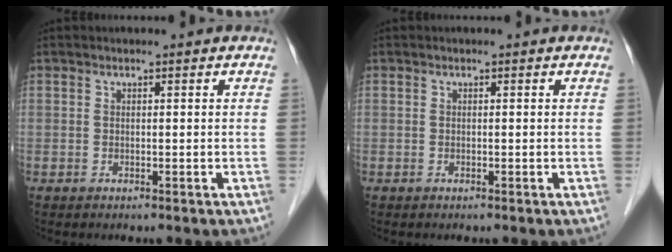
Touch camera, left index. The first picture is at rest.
{"total": 0.0}